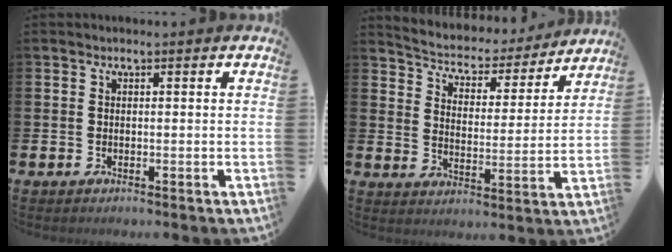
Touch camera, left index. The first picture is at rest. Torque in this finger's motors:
{"motor_torque": [0.30, -0.55, 0.12, 0.07]}